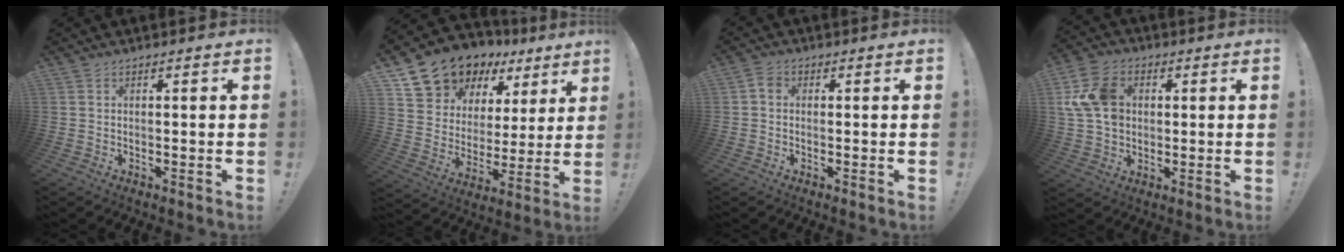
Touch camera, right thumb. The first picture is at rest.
{"total": 12.8, "force": [10.4, 7.1, 2.4], "torque": [-0.053, -0.084, 0.200]}
{"total": 2.3, "force": [-0.2, 1.8, 1.5], "torque": [-0.030, 0.010, -0.003]}
{"total": 13.2, "force": [2.6, 10.4, 7.7], "torque": [-0.149, 0.001, 0.055]}